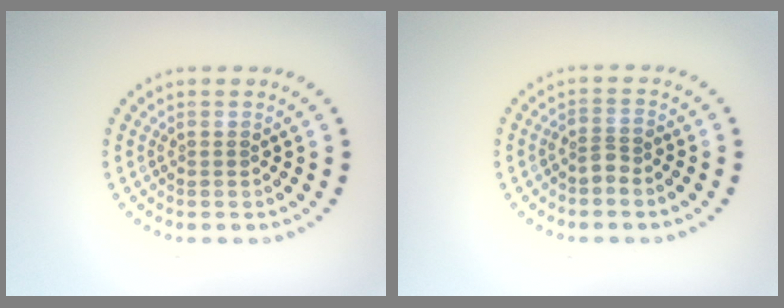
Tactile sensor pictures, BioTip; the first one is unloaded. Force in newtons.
{"total": 1.5, "press": 1.2, "slide": 1.0}